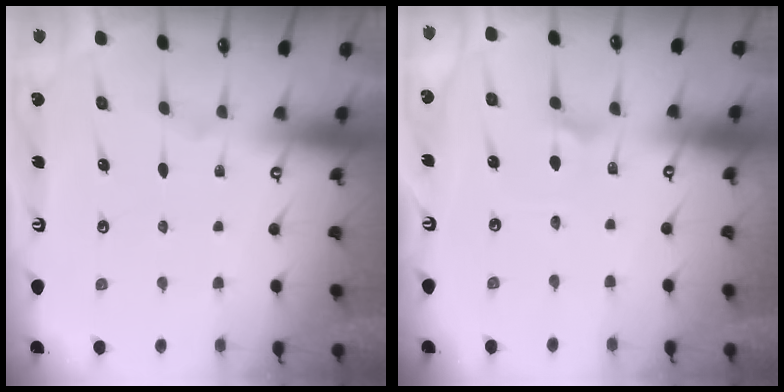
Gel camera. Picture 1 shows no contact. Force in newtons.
{"total": 2.2, "press": 2.2, "slide": 0.2}